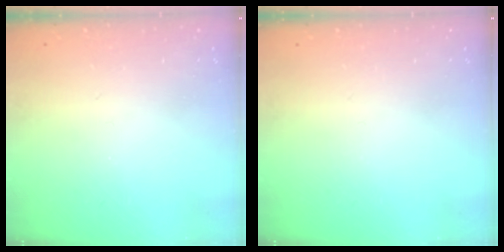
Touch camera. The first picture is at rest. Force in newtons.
{"total": 0.0}